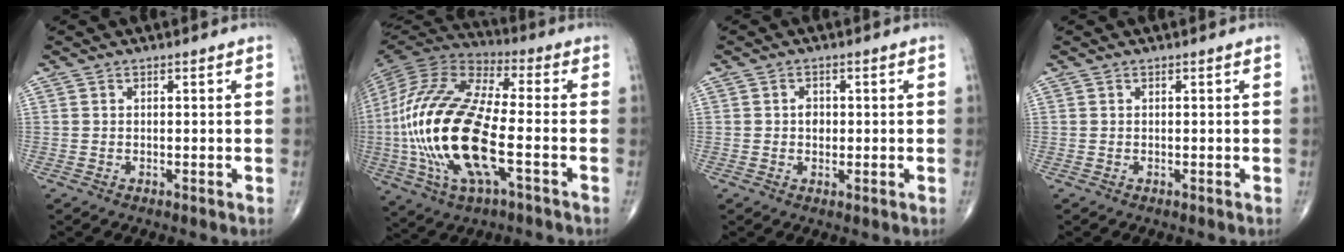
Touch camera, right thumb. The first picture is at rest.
{"total": 26.7, "force": [-5.3, 10.3, 24.1], "torque": [-0.555, 0.004, -0.096]}
{"total": 2.4, "force": [0.0, 1.9, 1.5], "torque": [-0.013, 0.003, 0.000]}
{"total": 0.0}